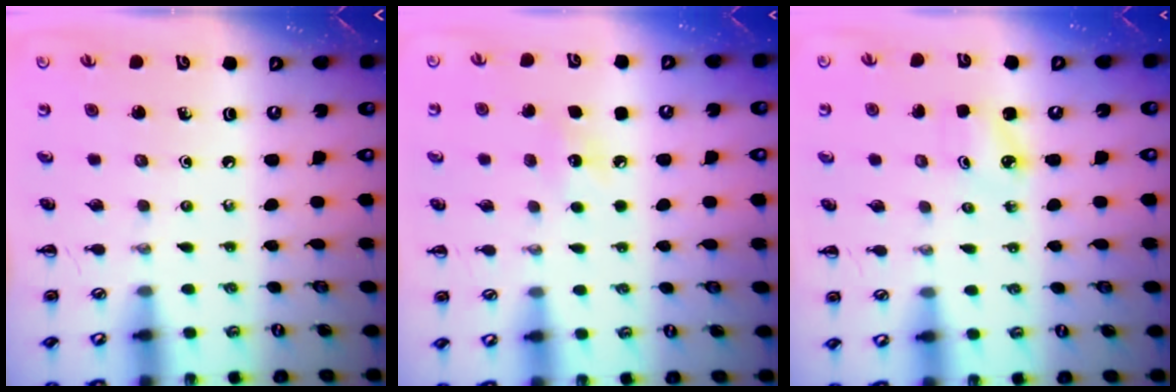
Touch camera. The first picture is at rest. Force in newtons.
{"total": 6.2, "press": 5.9, "slide": 1.8}
{"total": 1.7, "press": 1.7, "slide": 0.2}